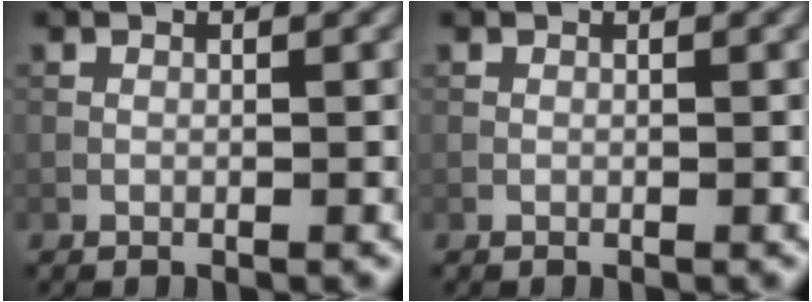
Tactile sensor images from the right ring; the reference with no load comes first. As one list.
[{"total": 0.0}]